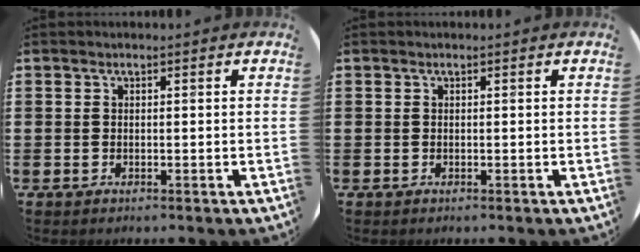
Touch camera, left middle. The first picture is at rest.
{"total": 0.0}